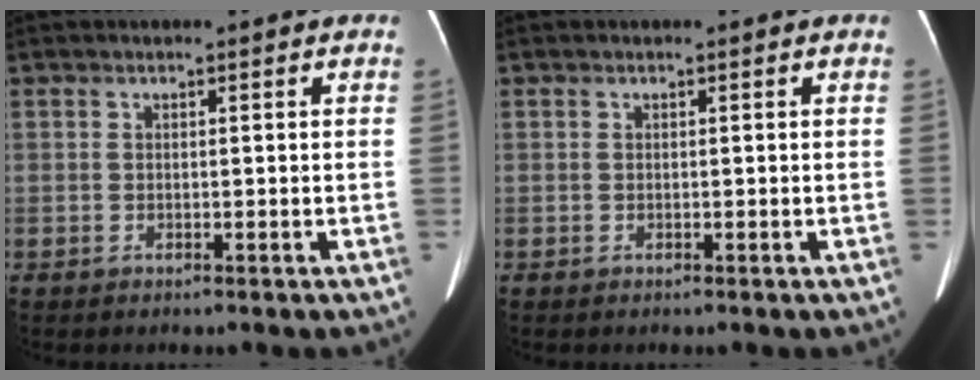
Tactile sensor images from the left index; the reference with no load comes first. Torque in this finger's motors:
{"motor_torque": [-0.04, -0.13, 0.00, 0.00]}